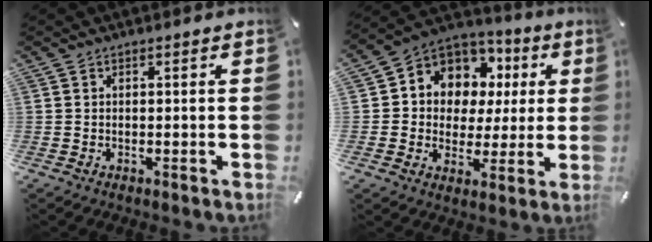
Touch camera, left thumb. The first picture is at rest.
{"total": 8.9, "force": [3.1, 8.2, 1.7], "torque": [-0.048, -0.029, 0.063]}